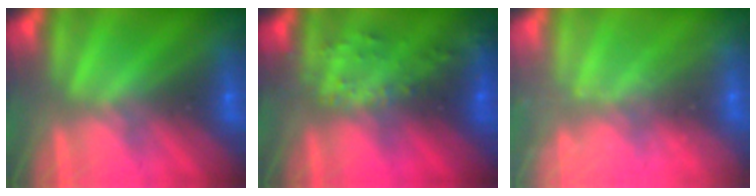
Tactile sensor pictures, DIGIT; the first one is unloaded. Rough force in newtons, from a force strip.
{"total": 2.7}
{"total": 1.8}